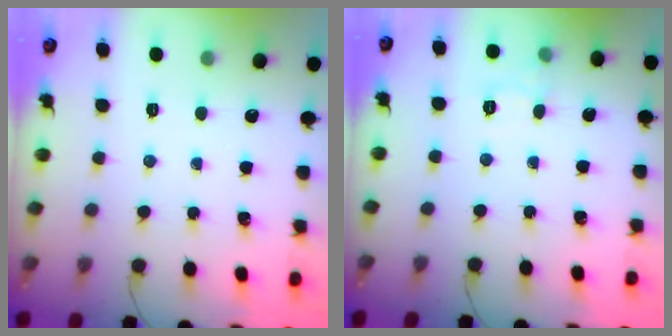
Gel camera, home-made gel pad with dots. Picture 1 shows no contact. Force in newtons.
{"total": 6.0, "press": 5.8, "slide": 1.6}